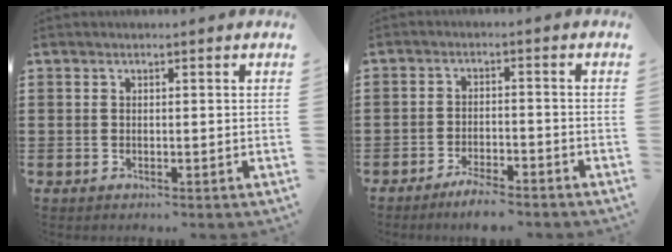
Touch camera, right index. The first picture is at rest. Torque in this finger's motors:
{"motor_torque": [0.20, 0.37, 0.20, 0.05]}